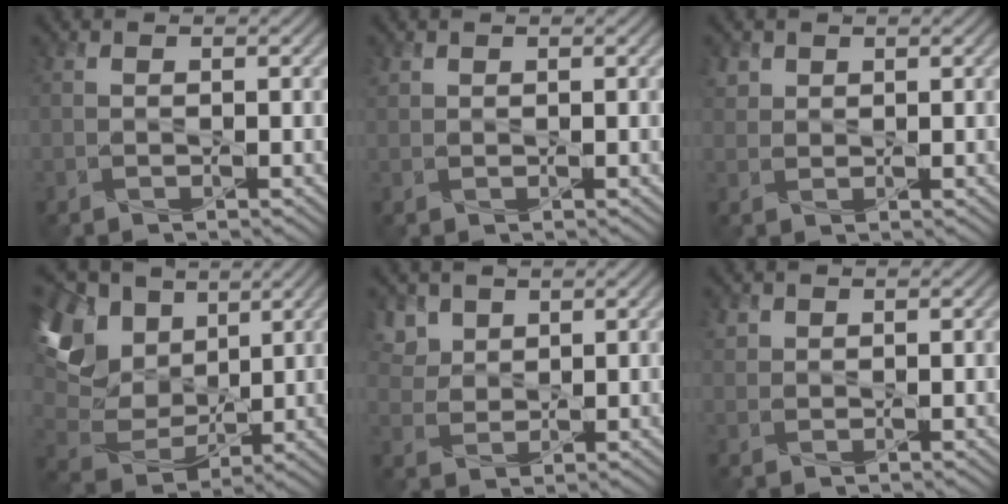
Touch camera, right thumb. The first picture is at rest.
{"total": 0.7, "force": [0.6, 0.4, 0.1], "torque": [-0.004, -0.001, 0.014]}
{"total": 1.8, "force": [1.1, 1.3, 0.4], "torque": [-0.013, 0.001, 0.025]}
{"total": 15.4, "force": [6.2, 10.7, 9.2], "torque": [-0.265, 0.033, 0.124]}
{"total": 4.7, "force": [2.8, 3.2, 2.1], "torque": [-0.067, -0.005, 0.064]}
{"total": 1.3, "force": [0.9, 0.9, 0.2], "torque": [-0.007, 0.001, 0.021]}